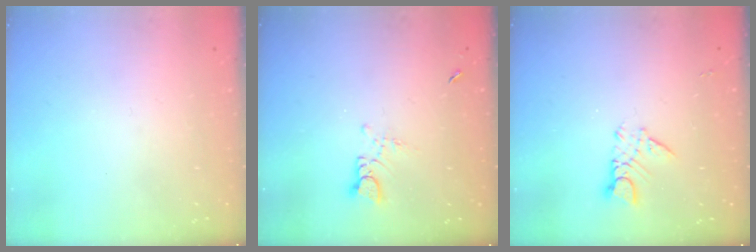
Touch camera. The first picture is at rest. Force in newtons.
{"total": 2.9, "press": 2.9, "slide": 0.2}
{"total": 3.7, "press": 3.7, "slide": 0.5}